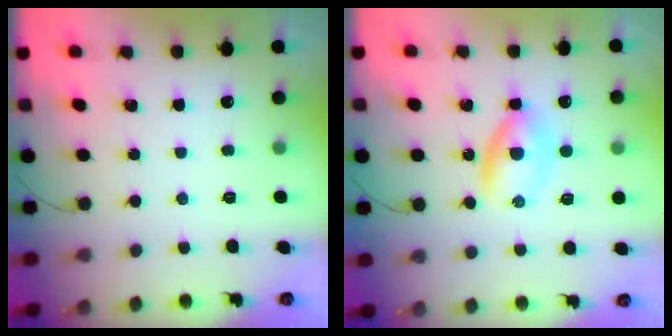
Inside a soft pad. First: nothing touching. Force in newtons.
{"total": 4.3, "press": 4.2, "slide": 0.8}